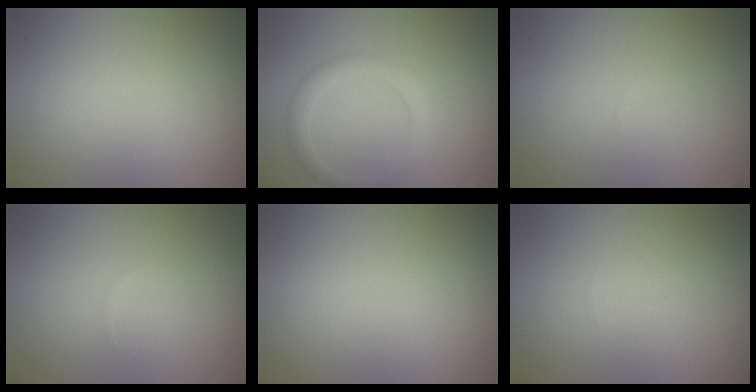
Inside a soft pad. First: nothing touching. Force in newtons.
{"total": 1.8, "press": 1.8, "slide": 0.1}
{"total": 0.0}
{"total": 0.0}
{"total": 0.0}
{"total": 0.0}